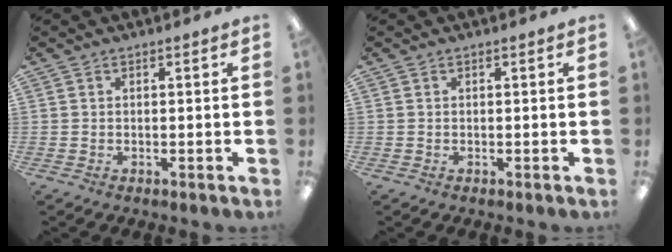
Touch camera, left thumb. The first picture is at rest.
{"total": 0.0}